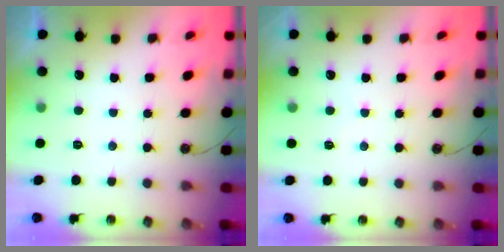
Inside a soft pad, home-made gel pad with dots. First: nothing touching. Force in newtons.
{"total": 3.5, "press": 3.4, "slide": 0.6}